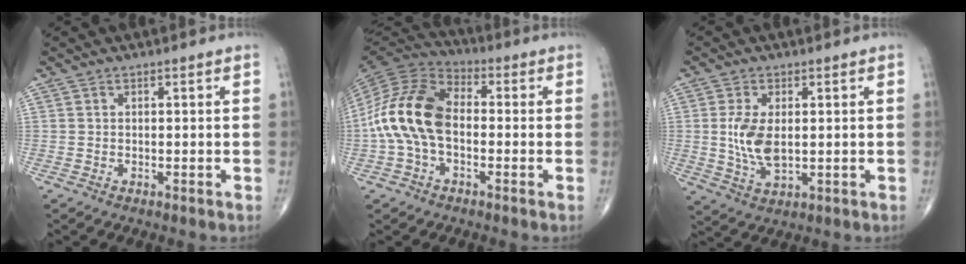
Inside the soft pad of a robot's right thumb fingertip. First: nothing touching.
{"total": 14.7, "force": [-1.4, 9.1, 11.5], "torque": [-0.231, 0.036, -0.037]}
{"total": 7.5, "force": [0.5, 3.9, 6.4], "torque": [-0.133, -0.010, 0.016]}